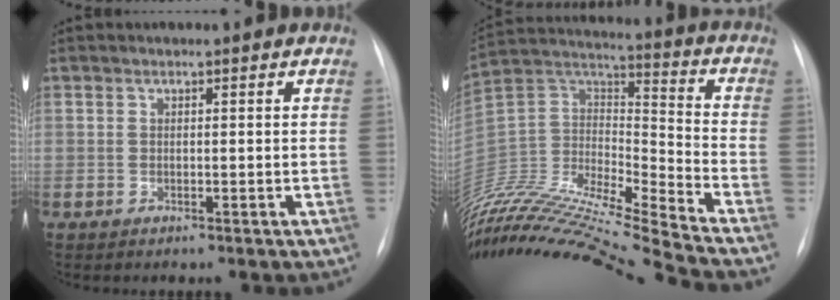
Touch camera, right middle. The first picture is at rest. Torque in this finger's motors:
{"motor_torque": [-1.03, -1.11, 0.06, 0.09]}